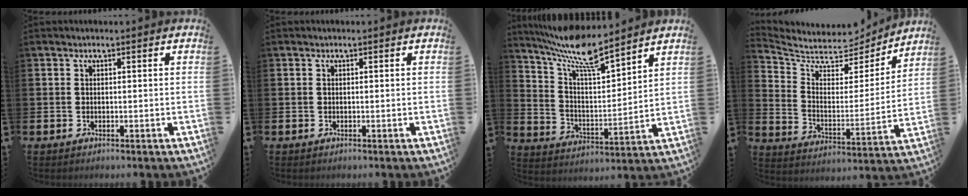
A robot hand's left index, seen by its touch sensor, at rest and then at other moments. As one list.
[{"total": 0.0}, {"total": 10.2, "force": [8.9, 1.4, 4.8], "torque": [-0.129, -0.049, 0.157]}, {"total": 6.5, "force": [6.0, 2.2, 0.8], "torque": [-0.061, -0.057, 0.100]}]